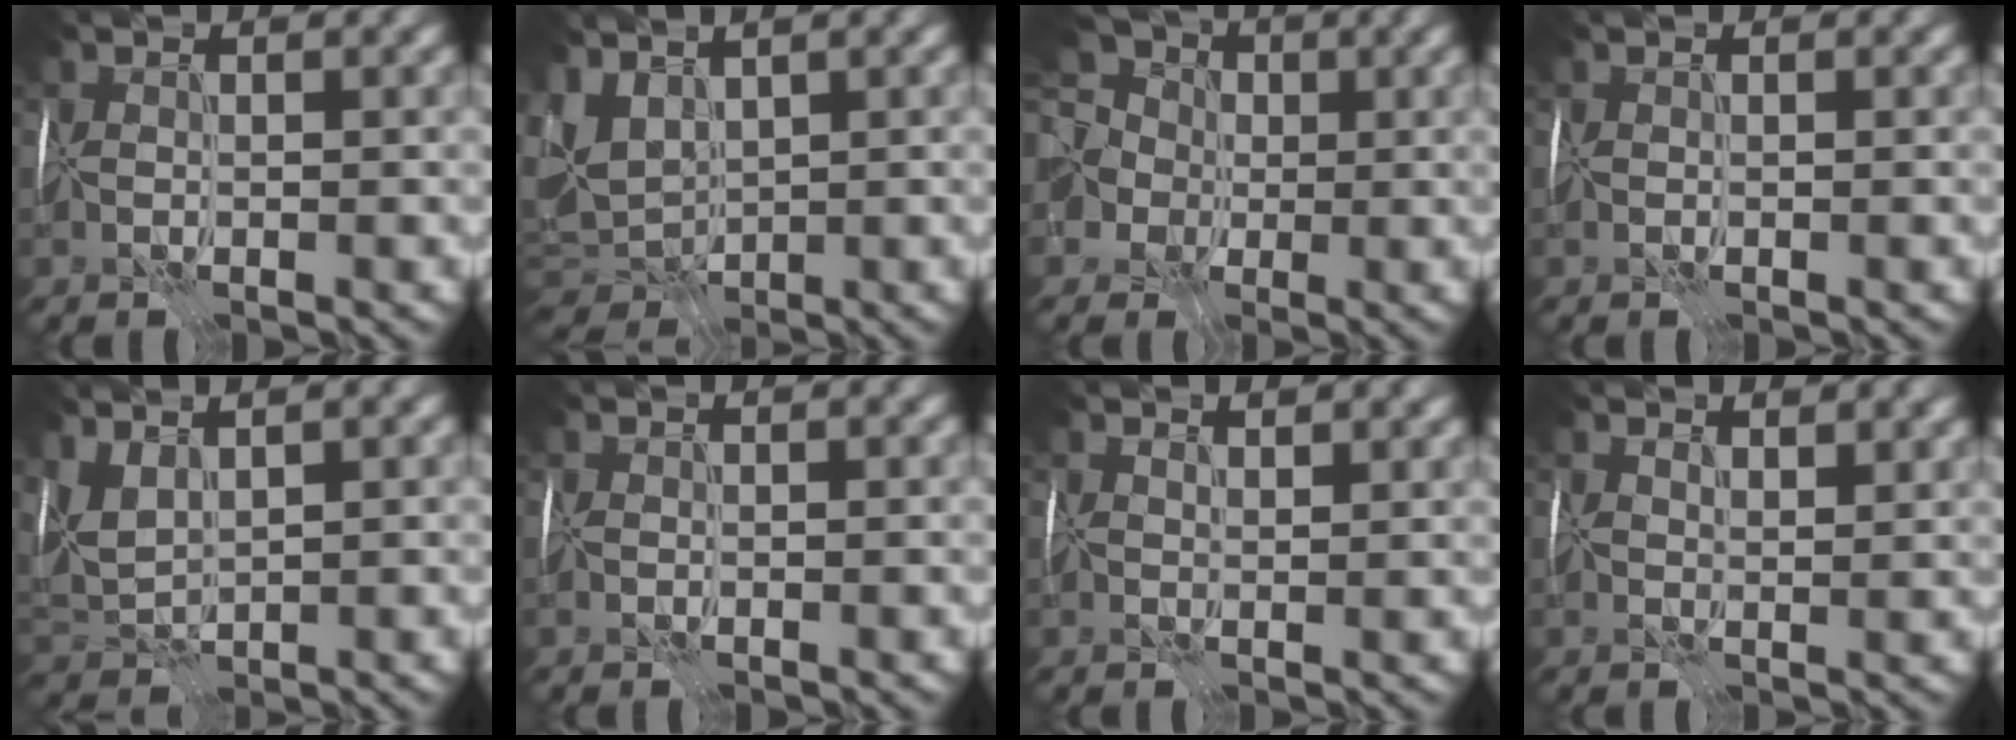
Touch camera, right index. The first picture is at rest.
{"total": 4.3, "force": [0.7, 2.7, 3.2], "torque": [-0.076, 0.001, 0.008]}
{"total": 10.1, "force": [0.8, 8.0, 6.2], "torque": [-0.130, 0.010, -0.022]}
{"total": 0.0}
{"total": 3.0, "force": [1.9, 1.2, 2.1], "torque": [-0.058, 0.005, 0.039]}
{"total": 0.0}
{"total": 1.8, "force": [1.6, 0.3, 0.6], "torque": [-0.010, 0.000, 0.024]}
{"total": 2.4, "force": [2.1, 0.6, 1.1], "torque": [-0.017, 0.000, 0.029]}